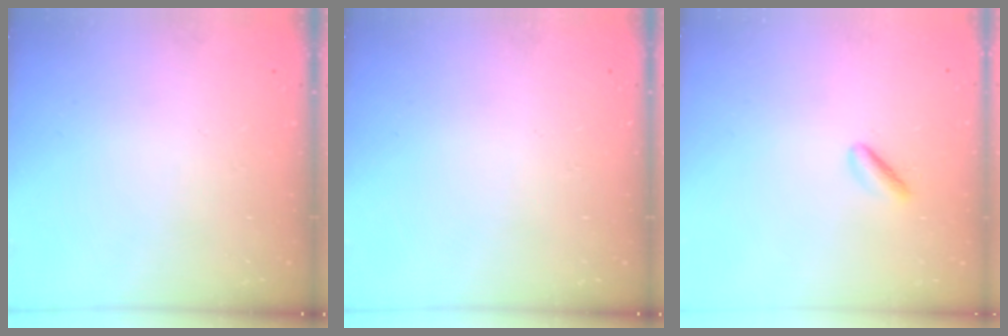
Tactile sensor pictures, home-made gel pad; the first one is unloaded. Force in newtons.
{"total": 0.0}
{"total": 2.4, "press": 2.2, "slide": 1.0}